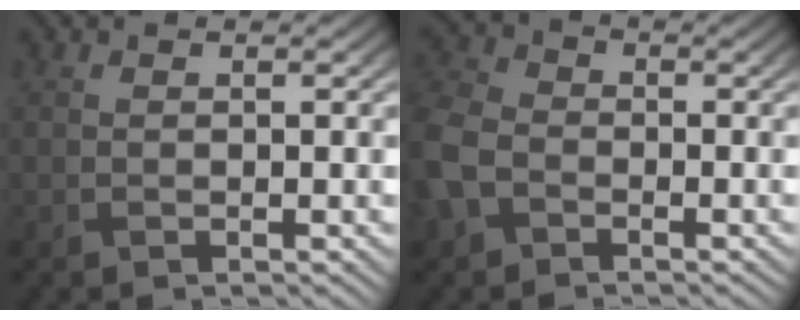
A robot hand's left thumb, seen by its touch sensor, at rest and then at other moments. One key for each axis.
{"total": 7.2, "fx": -2.9, "fy": 5.4, "fz": 3.8, "tx": -0.123, "ty": -0.009, "tz": -0.073}